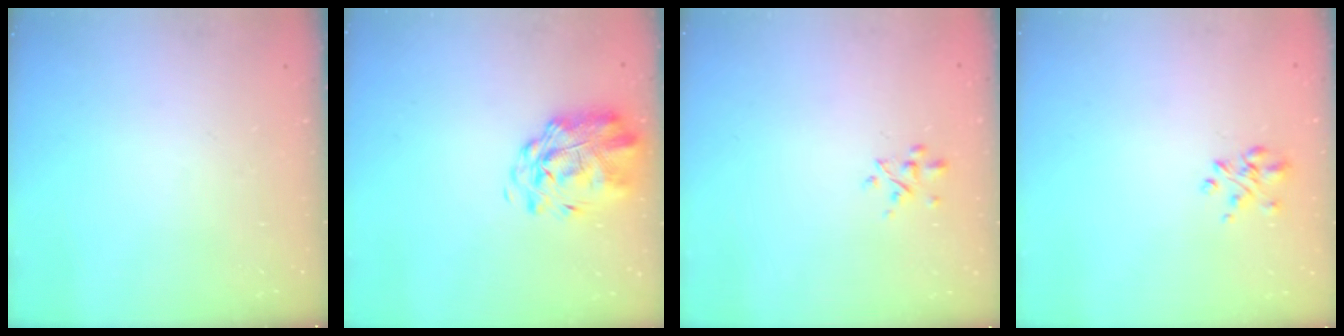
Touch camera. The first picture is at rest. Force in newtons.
{"total": 3.3, "press": 2.8, "slide": 1.7}
{"total": 2.8, "press": 2.7, "slide": 0.9}
{"total": 3.2, "press": 3.1, "slide": 1.0}